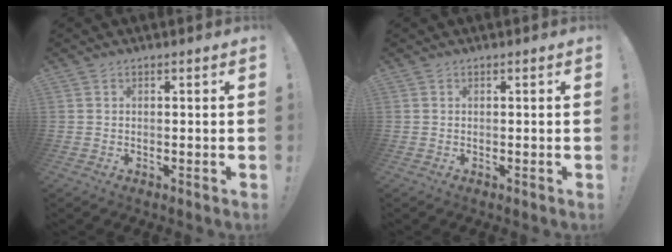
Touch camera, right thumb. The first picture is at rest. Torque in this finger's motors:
{"motor_torque": [0.00, 0.00, 0.00, 0.00, 0.01]}